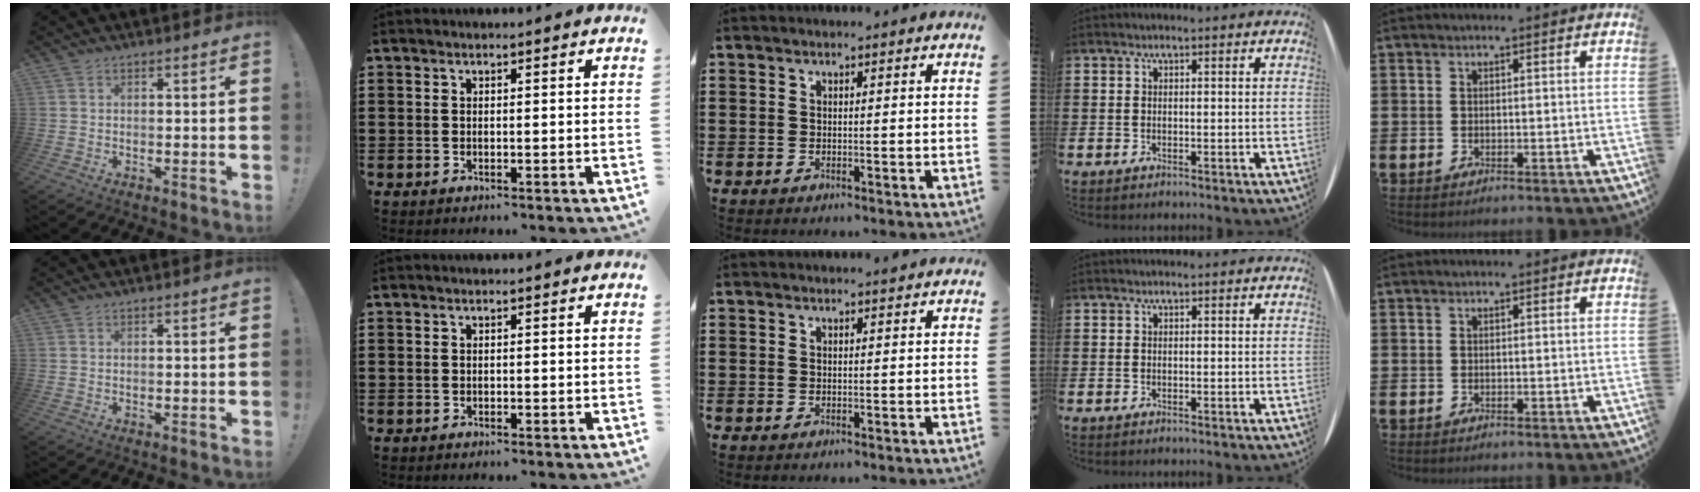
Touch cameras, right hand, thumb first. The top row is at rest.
{}